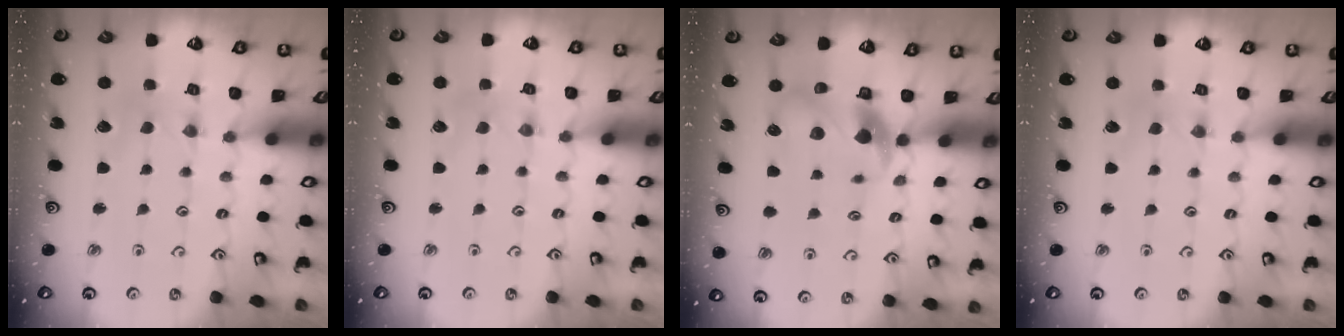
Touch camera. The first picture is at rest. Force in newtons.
{"total": 1.9, "press": 1.8, "slide": 0.4}
{"total": 9.9, "press": 9.8, "slide": 1.4}
{"total": 2.6, "press": 2.5, "slide": 0.5}